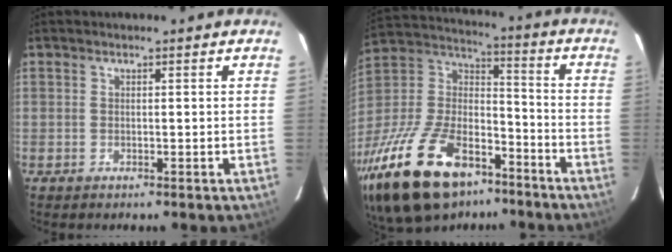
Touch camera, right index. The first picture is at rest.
{"total": 32.8, "force": [-20.5, 16.7, 19.4], "torque": [-0.425, -0.012, -0.331]}